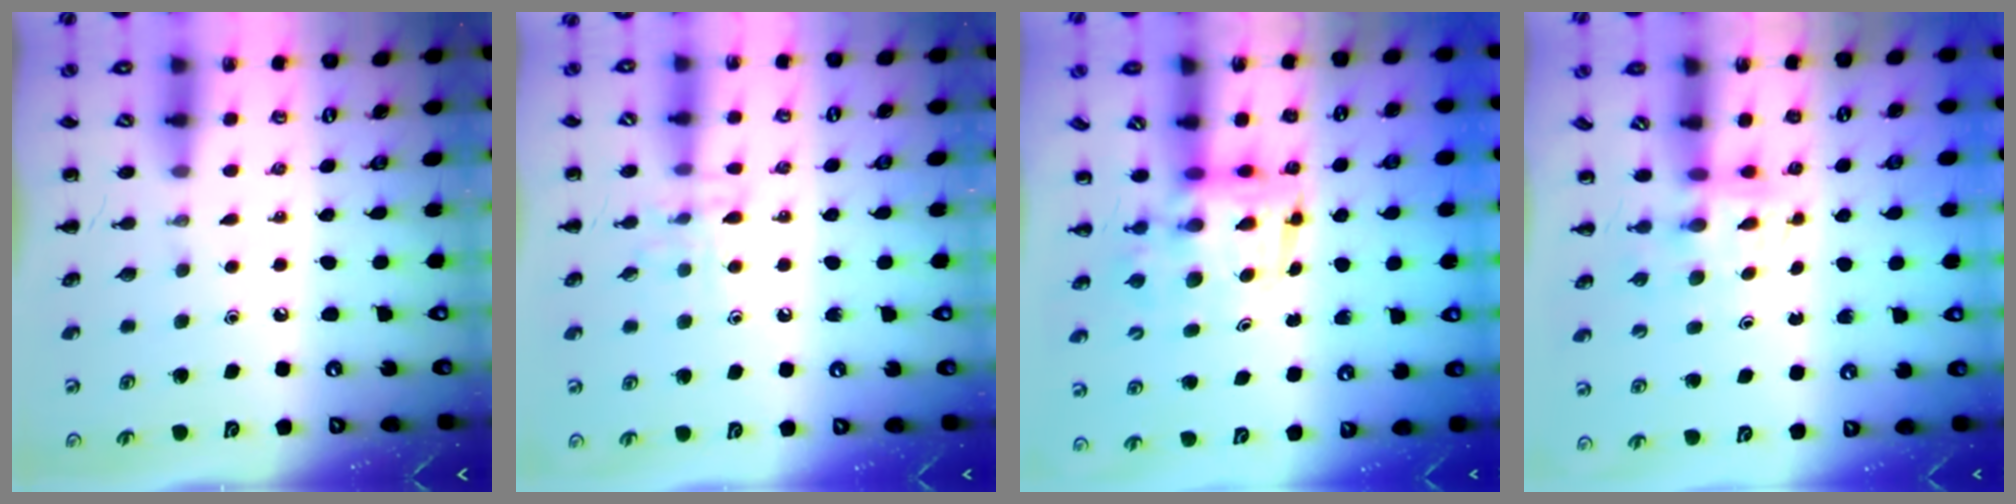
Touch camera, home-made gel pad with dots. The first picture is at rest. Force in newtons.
{"total": 6.7, "press": 6.7, "slide": 0.6}
{"total": 3.7, "press": 3.6, "slide": 0.7}
{"total": 2.9, "press": 2.9, "slide": 0.2}